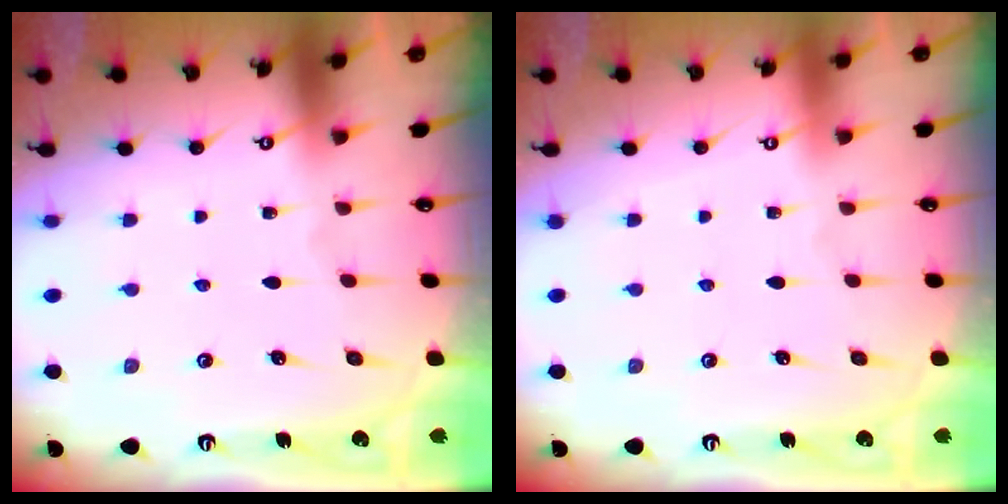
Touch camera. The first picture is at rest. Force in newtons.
{"total": 4.0, "press": 4.0, "slide": 0.1}